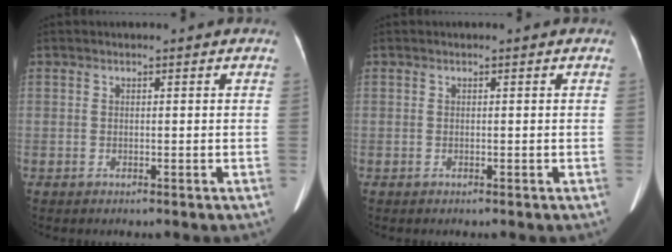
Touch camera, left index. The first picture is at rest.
{"total": 0.0}